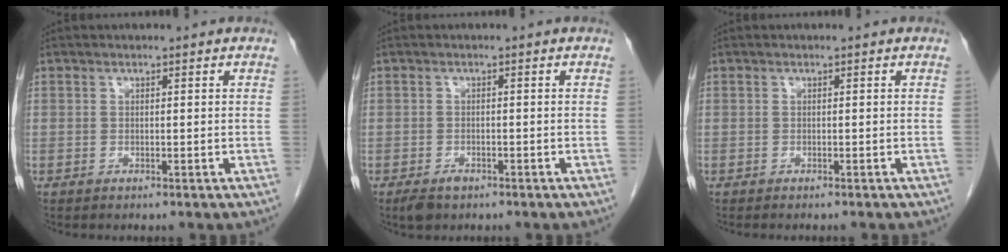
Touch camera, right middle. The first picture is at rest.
{"total": 2.5, "force": [-1.7, 1.3, 1.4], "torque": [-0.028, -0.003, -0.021]}
{"total": 3.1, "force": [-2.8, 0.3, 1.3], "torque": [-0.021, -0.005, -0.035]}